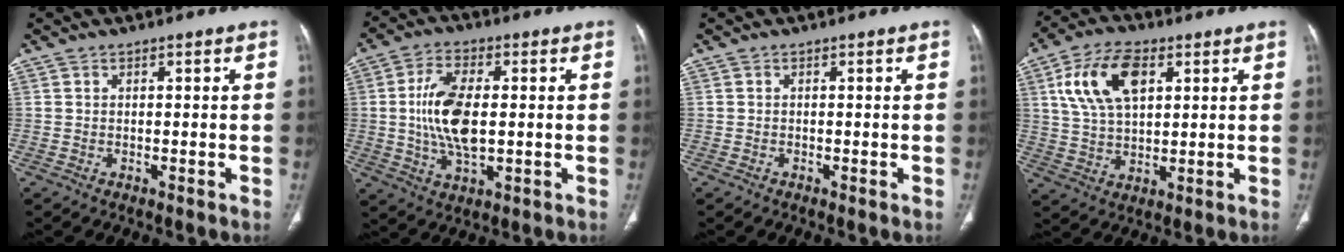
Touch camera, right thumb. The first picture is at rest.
{"total": 11.7, "force": [0.3, 5.8, 10.2], "torque": [-0.198, -0.002, 0.008]}
{"total": 0.0}
{"total": 13.0, "force": [4.6, 7.1, 9.8], "torque": [-0.181, -0.002, 0.088]}